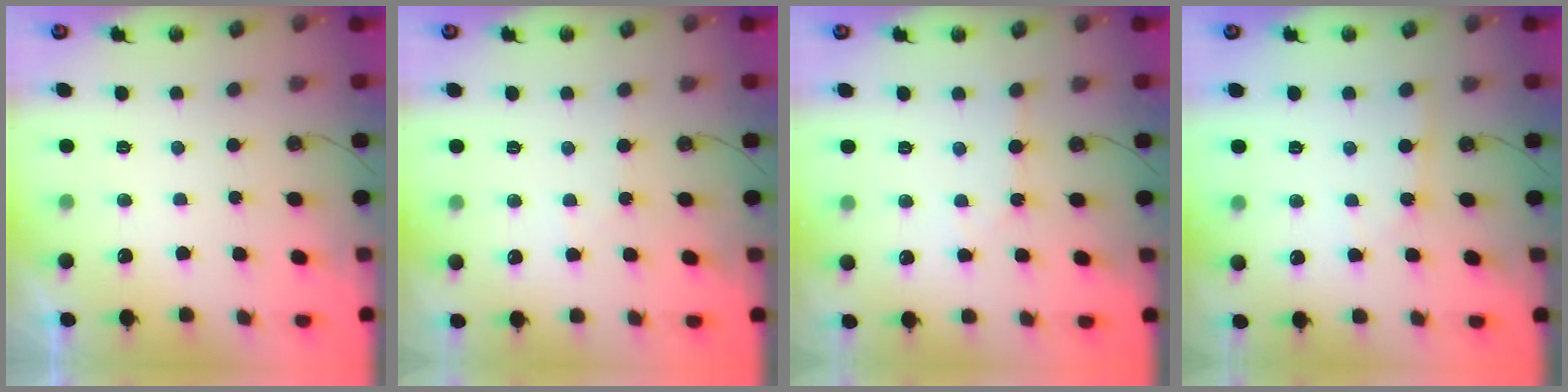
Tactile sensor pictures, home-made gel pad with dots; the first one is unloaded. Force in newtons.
{"total": 3.0, "press": 3.0, "slide": 0.5}
{"total": 3.5, "press": 3.5, "slide": 0.4}
{"total": 2.2, "press": 2.2, "slide": 0.2}